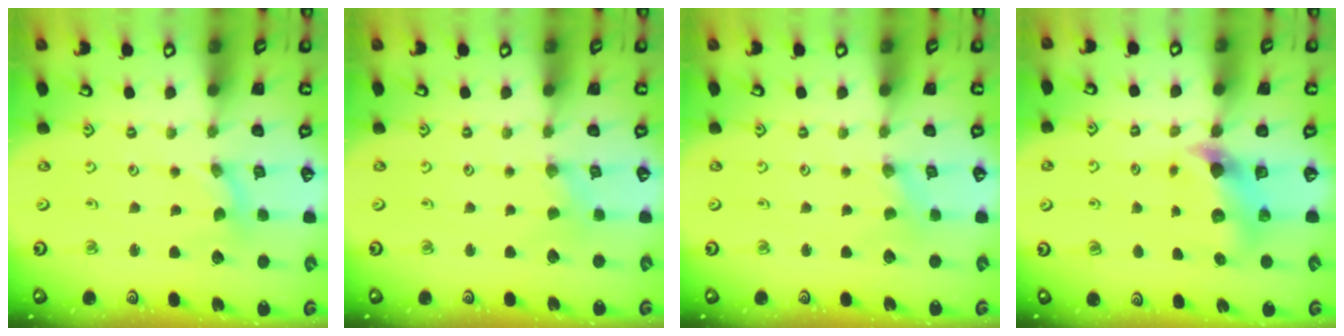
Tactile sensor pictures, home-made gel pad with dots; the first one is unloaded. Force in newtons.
{"total": 0.7, "press": 0.7, "slide": 0.2}
{"total": 0.0}
{"total": 6.3, "press": 6.3, "slide": 0.7}